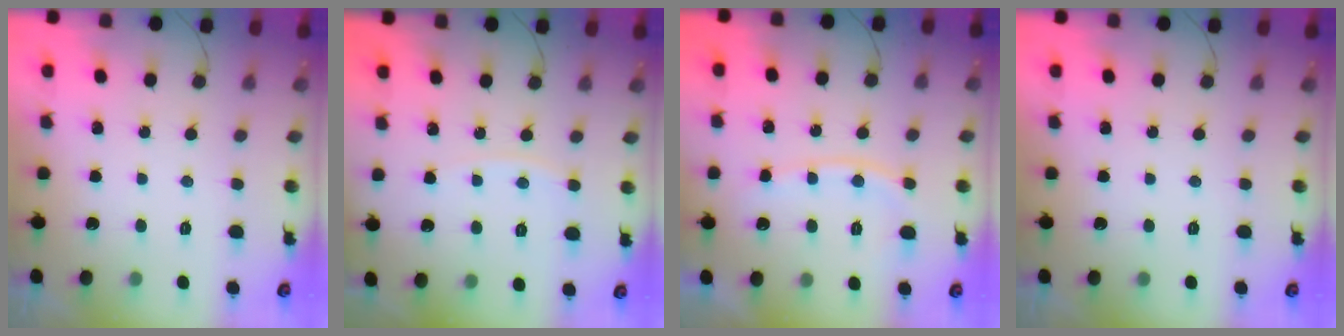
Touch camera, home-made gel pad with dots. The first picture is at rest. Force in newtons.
{"total": 4.0, "press": 4.0, "slide": 0.5}
{"total": 9.7, "press": 9.7, "slide": 1.3}
{"total": 0.0}